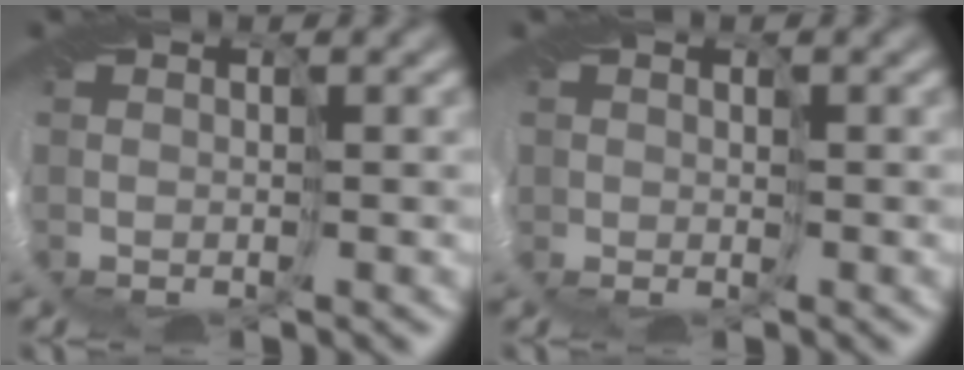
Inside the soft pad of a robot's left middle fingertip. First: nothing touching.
{"total": 1.1, "force": [0.2, 1.1, 0.0], "torque": [0.004, -0.001, 0.004]}